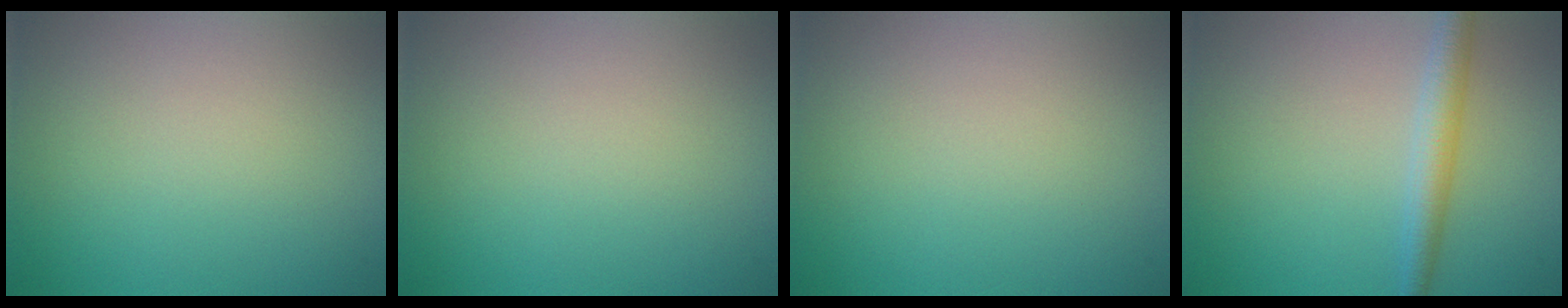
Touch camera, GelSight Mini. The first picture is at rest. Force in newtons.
{"total": 0.0}
{"total": 0.0}
{"total": 2.8, "press": 2.8, "slide": 0.0}